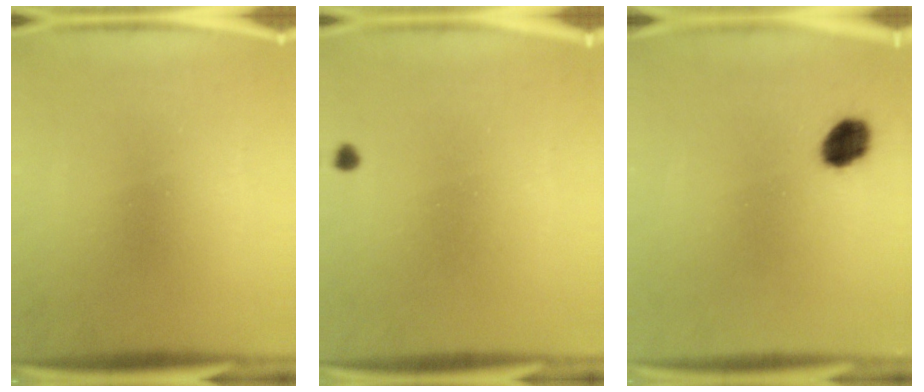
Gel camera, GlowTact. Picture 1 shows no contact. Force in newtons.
{"total": 0.7}
{"total": 5.9}